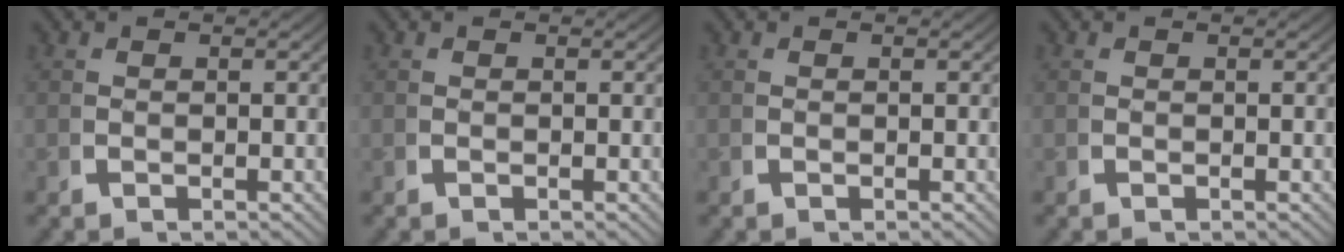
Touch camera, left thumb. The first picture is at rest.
{"total": 0.0}
{"total": 0.0}
{"total": 0.0}